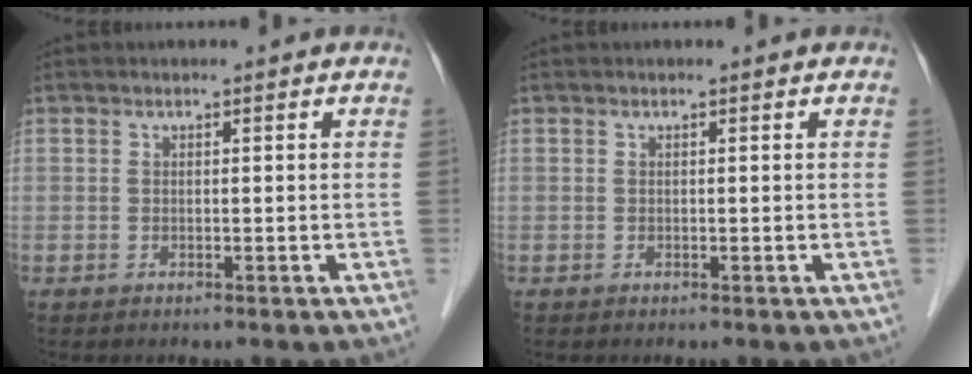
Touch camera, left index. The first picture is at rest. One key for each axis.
{"total": 0.0}